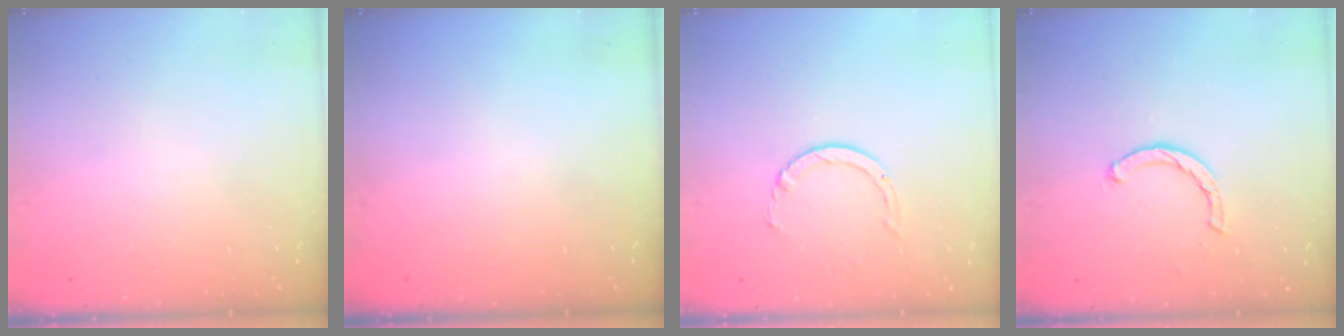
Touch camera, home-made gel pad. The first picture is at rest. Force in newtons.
{"total": 0.0}
{"total": 2.9, "press": 2.9, "slide": 0.4}
{"total": 2.1, "press": 2.1, "slide": 0.1}